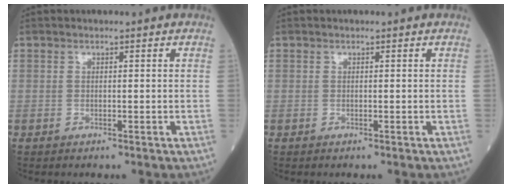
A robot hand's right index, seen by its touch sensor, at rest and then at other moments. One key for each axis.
{"total": 0.0}